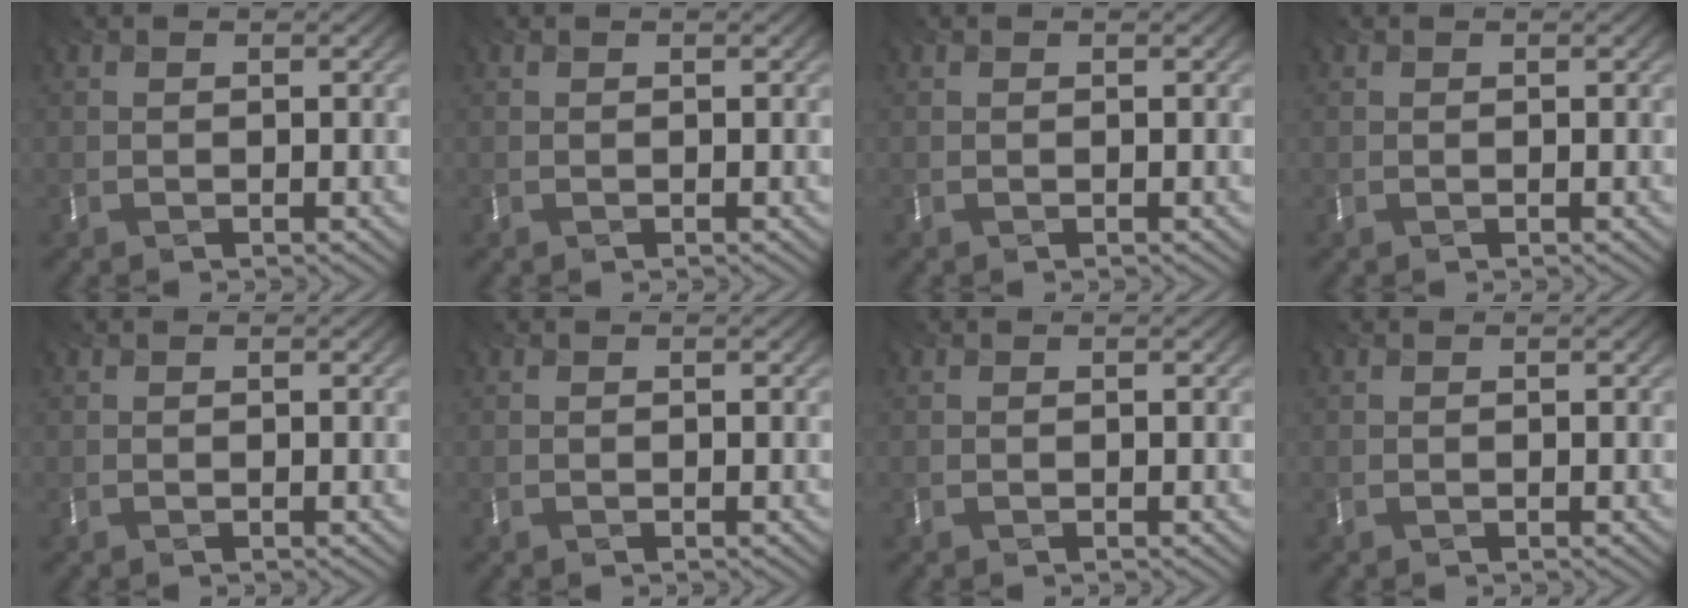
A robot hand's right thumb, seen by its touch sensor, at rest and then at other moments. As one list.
[{"total": 0.0}, {"total": 0.0}, {"total": 0.0}, {"total": 0.0}, {"total": 0.0}, {"total": 0.0}, {"total": 0.0}]